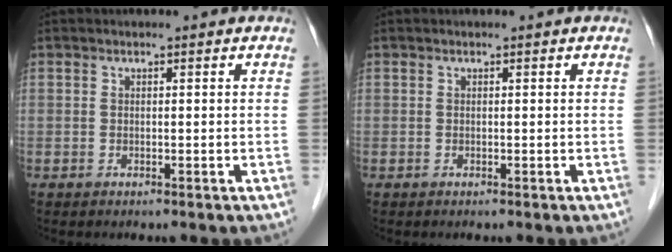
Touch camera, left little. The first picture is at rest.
{"total": 0.0}